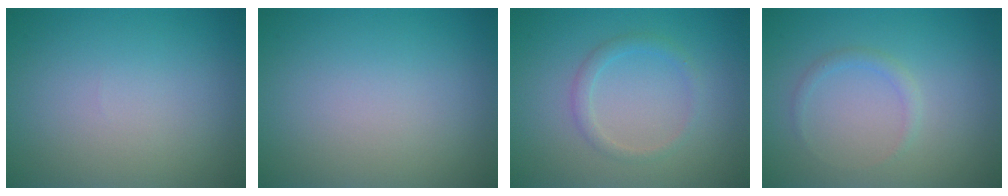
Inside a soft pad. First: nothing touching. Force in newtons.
{"total": 0.0}
{"total": 1.5, "press": 1.5, "slide": 0.1}
{"total": 1.0, "press": 1.0, "slide": 0.1}